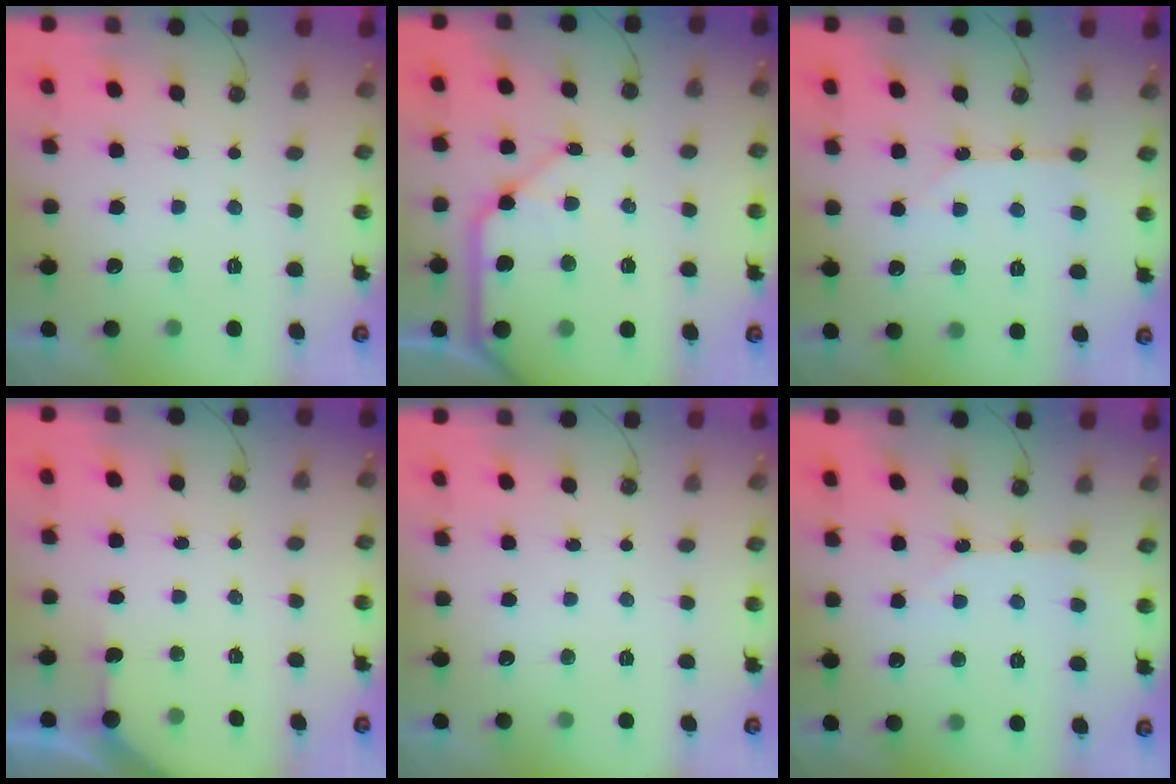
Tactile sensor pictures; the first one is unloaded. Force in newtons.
{"total": 13.0, "press": 12.9, "slide": 1.4}
{"total": 2.7, "press": 2.7, "slide": 0.3}
{"total": 2.7, "press": 2.7, "slide": 0.2}
{"total": 0.0}
{"total": 2.5, "press": 2.5, "slide": 0.2}